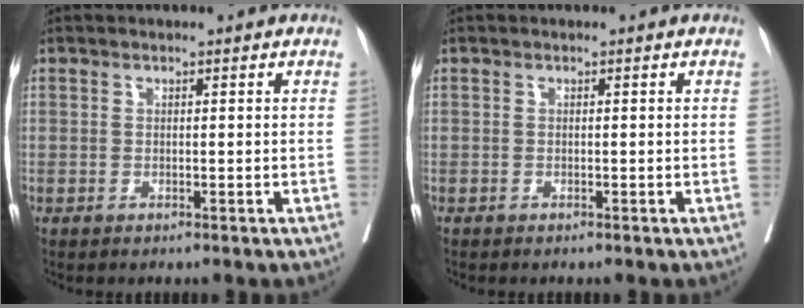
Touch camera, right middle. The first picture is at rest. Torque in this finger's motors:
{"motor_torque": [-0.18, 0.02, -0.04, -0.01]}